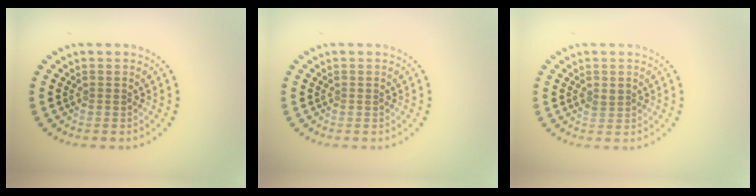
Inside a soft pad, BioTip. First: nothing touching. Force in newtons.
{"total": 0.0}
{"total": 1.0, "press": 0.9, "slide": 0.4}